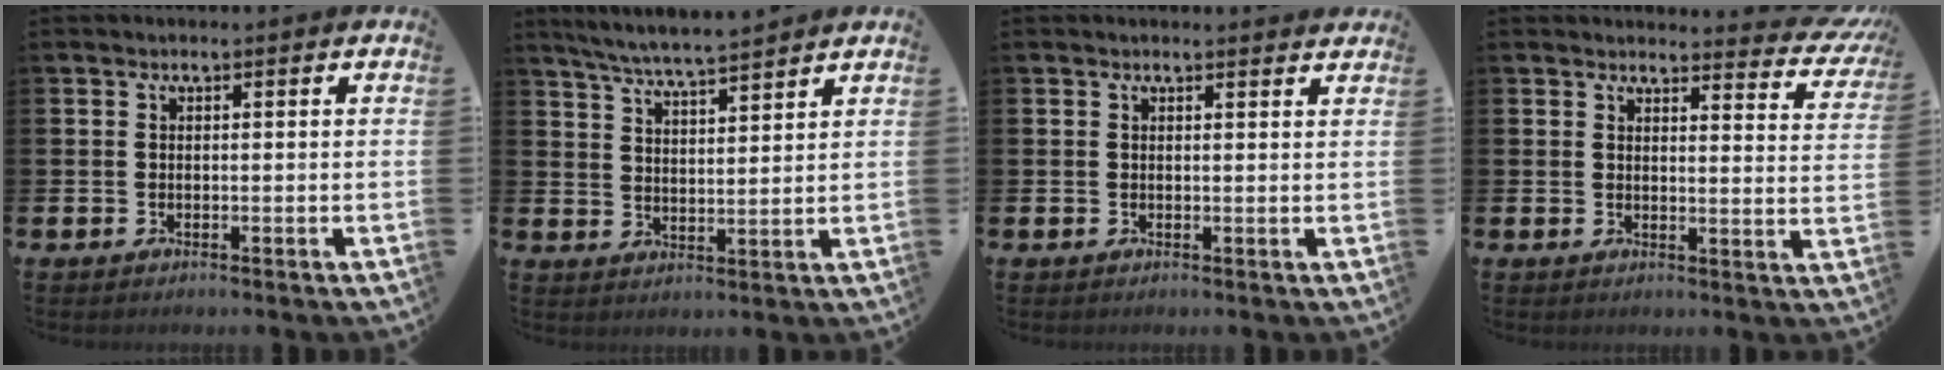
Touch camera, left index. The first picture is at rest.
{"total": 5.8, "force": [5.6, -0.1, 1.3], "torque": [-0.042, -0.029, 0.100]}
{"total": 0.9, "force": [0.9, 0.0, 0.1], "torque": [0.011, -0.006, 0.013]}
{"total": 3.3, "force": [3.2, 0.5, 0.5], "torque": [0.011, -0.036, 0.048]}